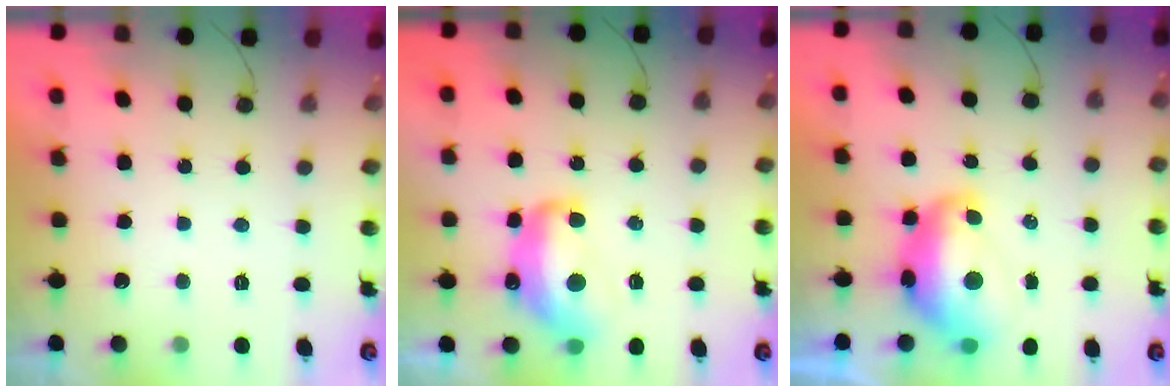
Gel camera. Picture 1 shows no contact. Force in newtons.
{"total": 13.5, "press": 13.5, "slide": 0.8}
{"total": 12.3, "press": 12.3, "slide": 1.0}